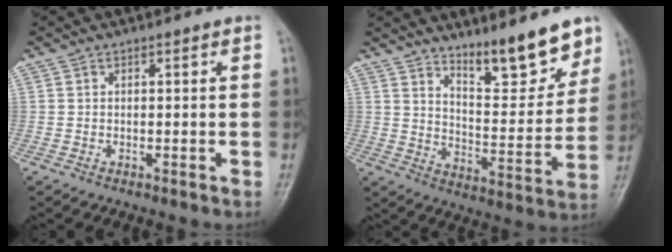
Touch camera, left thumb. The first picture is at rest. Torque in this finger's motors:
{"motor_torque": [0.48, 0.34, -0.09, -0.54, 0.13]}